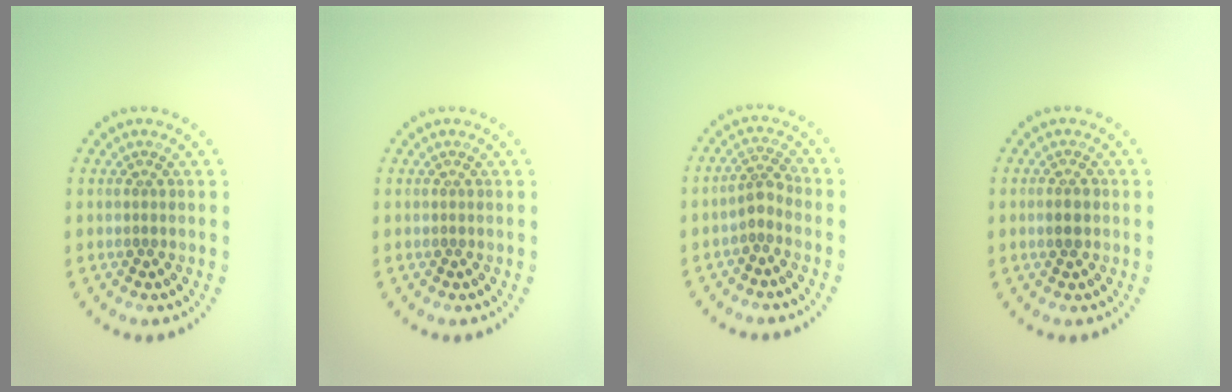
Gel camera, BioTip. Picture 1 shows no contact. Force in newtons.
{"total": 0.0}
{"total": 1.9, "press": 1.5, "slide": 1.2}
{"total": 1.2, "press": 1.2, "slide": 0.0}